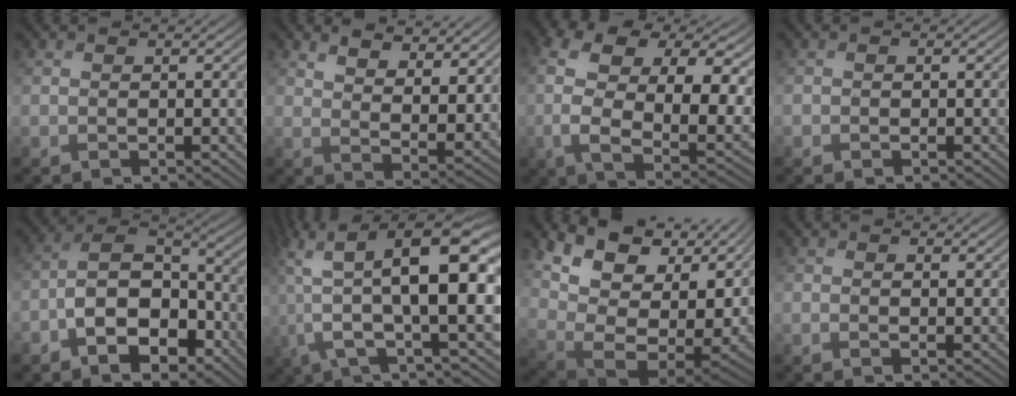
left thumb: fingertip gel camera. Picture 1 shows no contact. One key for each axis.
{"total": 7.7, "fx": 5.4, "fy": 2.9, "fz": 4.7, "tx": -0.087, "ty": -0.008, "tz": 0.089}
{"total": 17.7, "fx": 2.7, "fy": 11.4, "fz": 13.2, "tx": -0.255, "ty": -0.015, "tz": 0.073}
{"total": 0.9, "fx": -0.4, "fy": 0.7, "fz": 0.2, "tx": 0.000, "ty": -0.002, "tz": -0.010}
{"total": 10.6, "fx": -5.6, "fy": 6.0, "fz": 6.7, "tx": -0.116, "ty": -0.004, "tz": -0.114}
{"total": 15.2, "fx": 1.1, "fy": 4.8, "fz": 14.3, "tx": -0.285, "ty": -0.004, "tz": 0.031}
{"total": 15.0, "fx": 3.0, "fy": 8.1, "fz": 12.3, "tx": -0.235, "ty": -0.022, "tz": 0.078}
{"total": 0.7, "fx": 0.1, "fy": 0.4, "fz": 0.6, "tx": -0.004, "ty": -0.003, "tz": 0.000}